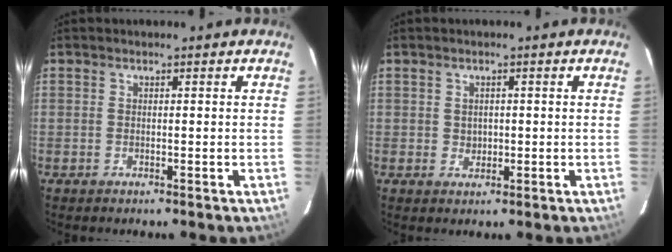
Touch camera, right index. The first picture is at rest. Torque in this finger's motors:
{"motor_torque": [-0.16, 0.13, -0.01, 0.00]}